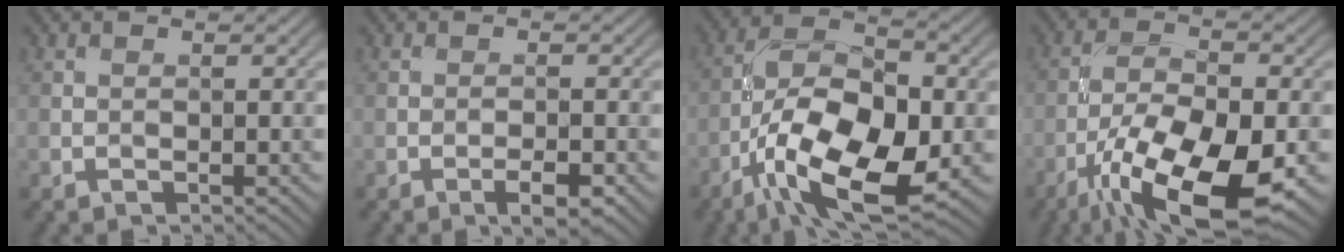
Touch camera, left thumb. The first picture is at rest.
{"total": 2.6, "force": [-1.4, 0.7, 2.1], "torque": [-0.037, 0.002, -0.025]}
{"total": 14.7, "force": [-5.9, 6.9, 11.6], "torque": [-0.212, -0.010, -0.119]}
{"total": 15.0, "force": [-7.7, 5.5, 11.7], "torque": [-0.218, -0.018, -0.137]}